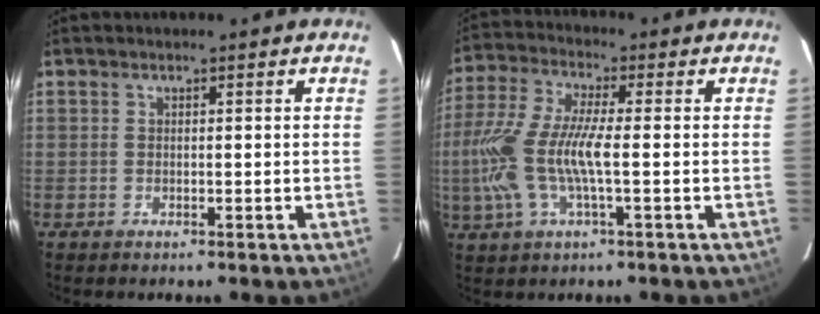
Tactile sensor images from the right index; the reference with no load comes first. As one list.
[{"total": 14.3, "force": [-2.1, 3.4, 13.7], "torque": [-0.284, -0.003, -0.043]}]